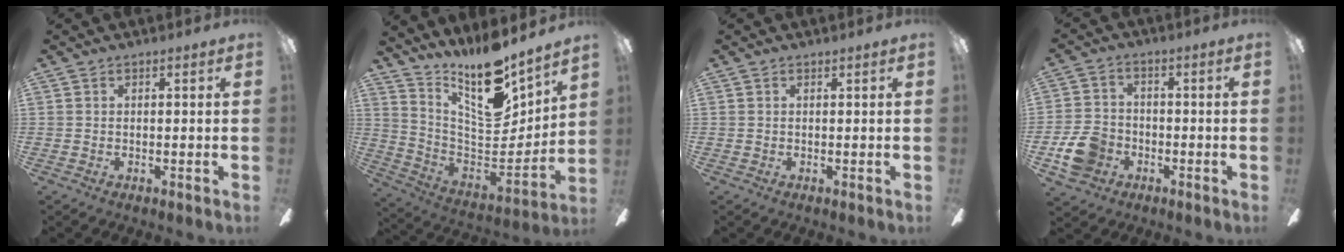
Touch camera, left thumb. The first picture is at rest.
{"total": 18.0, "force": [13.8, 5.2, 10.2], "torque": [-0.167, -0.115, 0.238]}
{"total": 0.0}
{"total": 9.1, "force": [-3.7, 7.1, 4.3], "torque": [-0.100, 0.025, -0.067]}